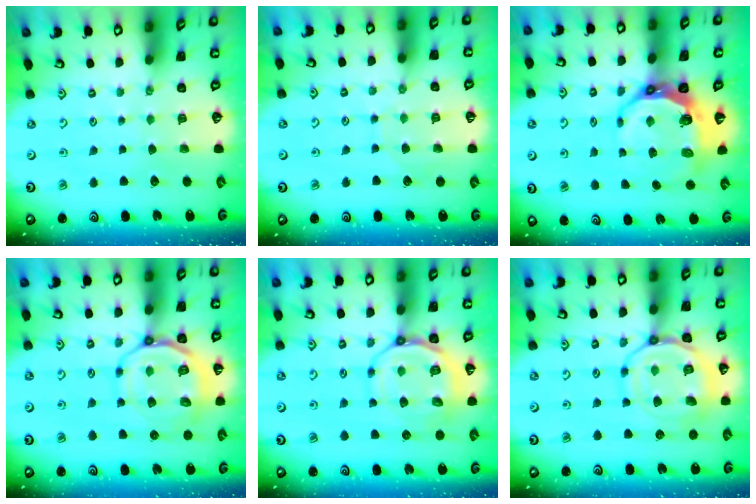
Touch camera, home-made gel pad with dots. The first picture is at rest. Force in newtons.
{"total": 6.6, "press": 6.6, "slide": 0.4}
{"total": 9.5, "press": 8.6, "slide": 4.0}
{"total": 11.8, "press": 11.6, "slide": 2.2}
{"total": 13.0, "press": 12.8, "slide": 2.0}
{"total": 15.7, "press": 15.6, "slide": 1.5}